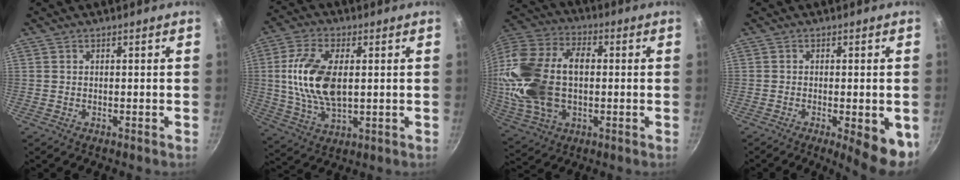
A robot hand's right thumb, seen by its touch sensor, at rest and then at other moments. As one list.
[{"total": 14.3, "force": [1.5, 7.6, 12.0], "torque": [-0.227, 0.002, 0.029]}, {"total": 24.5, "force": [0.4, 15.8, 18.7], "torque": [-0.372, 0.027, 0.009]}, {"total": 9.0, "force": [-2.8, 2.6, 8.1], "torque": [-0.090, 0.001, -0.032]}]